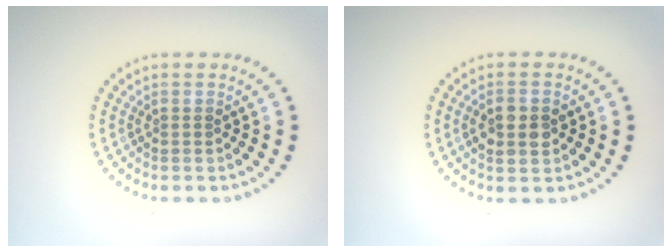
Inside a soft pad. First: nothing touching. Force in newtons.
{"total": 2.8, "press": 2.8, "slide": 0.1}